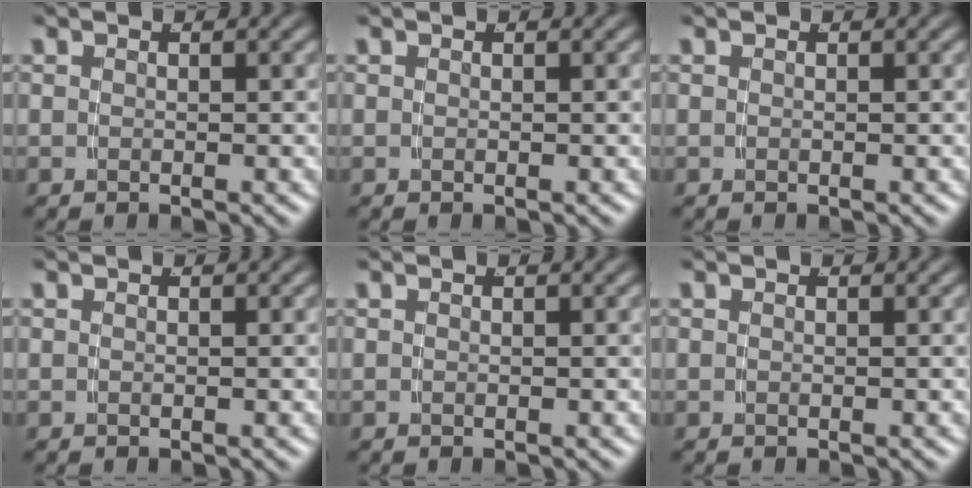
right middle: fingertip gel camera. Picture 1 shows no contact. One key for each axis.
{"total": 0.0}
{"total": 0.0}
{"total": 0.0}
{"total": 0.0}
{"total": 0.0}